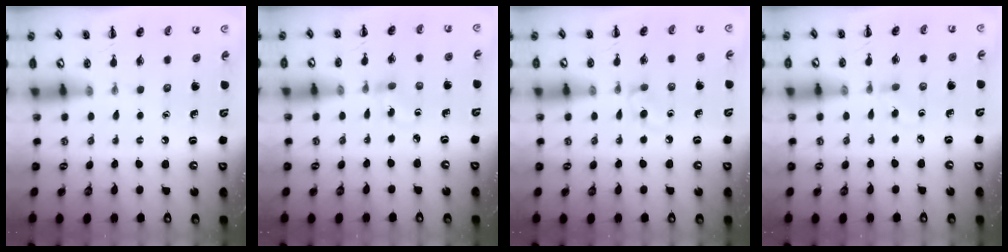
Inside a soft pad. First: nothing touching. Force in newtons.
{"total": 2.2, "press": 2.0, "slide": 0.9}
{"total": 2.4, "press": 2.1, "slide": 1.1}
{"total": 2.9, "press": 2.7, "slide": 1.0}